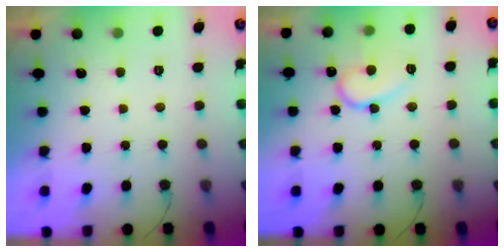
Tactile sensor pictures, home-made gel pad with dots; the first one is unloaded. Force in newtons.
{"total": 11.6, "press": 11.5, "slide": 1.1}